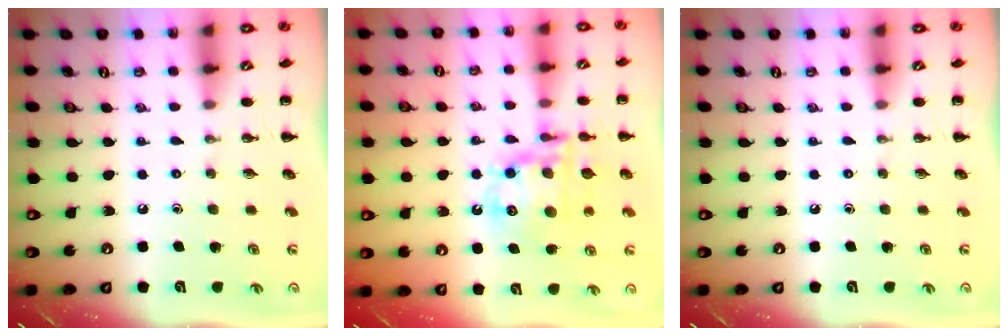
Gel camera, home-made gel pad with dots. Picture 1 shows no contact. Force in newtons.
{"total": 15.2, "press": 14.8, "slide": 3.6}
{"total": 0.0}